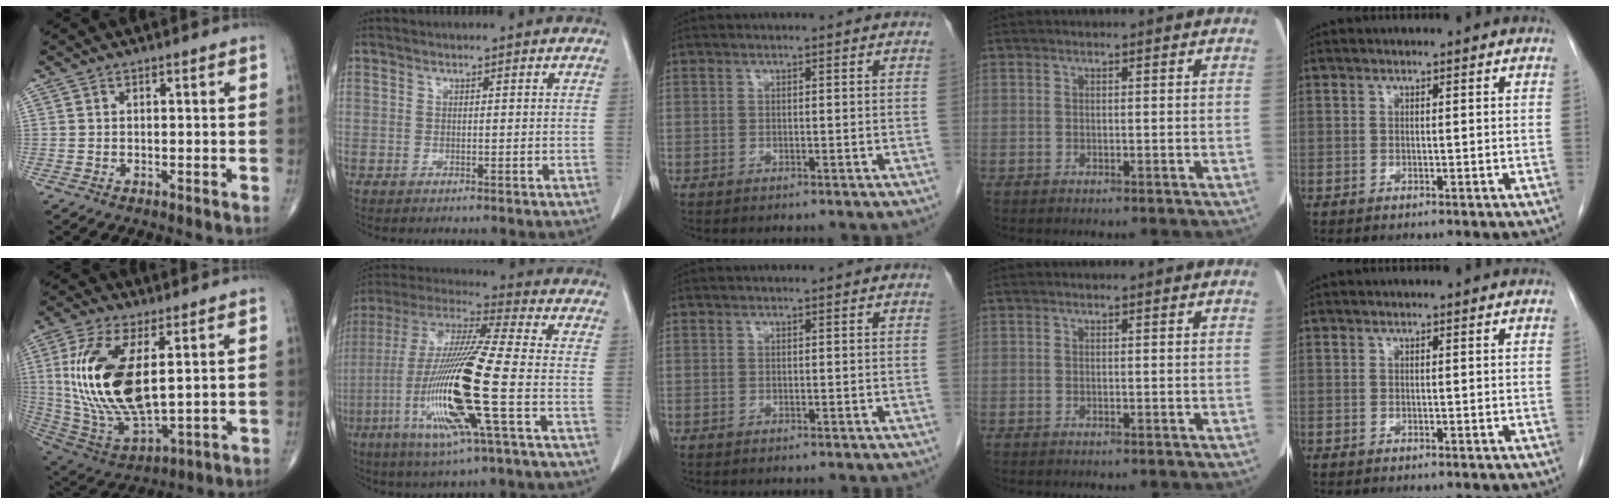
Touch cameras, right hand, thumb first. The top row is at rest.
{"thumb": {"total": 20.4, "force": [3.6, 8.9, 18.0], "torque": [-0.369, -0.025, 0.079]}, "index": {"total": 19.3, "force": [-5.1, 0.4, 18.7], "torque": [-0.398, -0.020, -0.103]}}